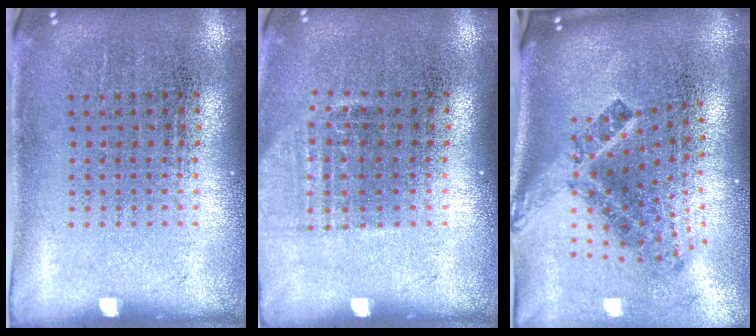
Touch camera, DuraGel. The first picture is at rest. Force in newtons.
{"total": 0.9, "press": 0.8, "slide": 0.4}
{"total": 2.9, "press": 1.7, "slide": 2.4}